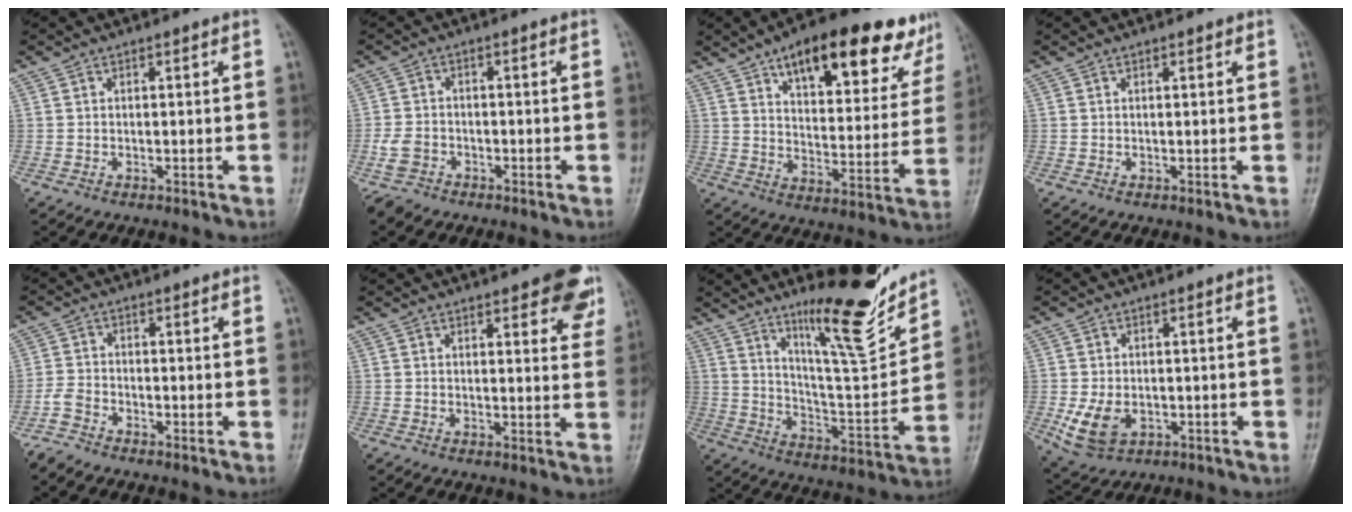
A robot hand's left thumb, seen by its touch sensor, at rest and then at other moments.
{"total": 3.8, "force": [-2.8, 2.3, 1.0], "torque": [-0.025, 0.010, -0.057]}
{"total": 23.1, "force": [14.2, 8.8, 15.9], "torque": [-0.176, -0.032, 0.205]}
{"total": 0.6, "force": [0.3, 0.2, 0.4], "torque": [-0.008, -0.001, 0.004]}
{"total": 3.0, "force": [-2.8, 0.9, 0.6], "torque": [-0.019, 0.000, -0.065]}
{"total": 9.9, "force": [6.4, 3.5, 6.7], "torque": [-0.045, -0.025, 0.068]}
{"total": 17.1, "force": [12.8, 2.9, 11.1], "torque": [-0.142, -0.098, 0.215]}
{"total": 7.1, "force": [-1.7, 5.0, 4.7], "torque": [-0.084, -0.002, -0.017]}